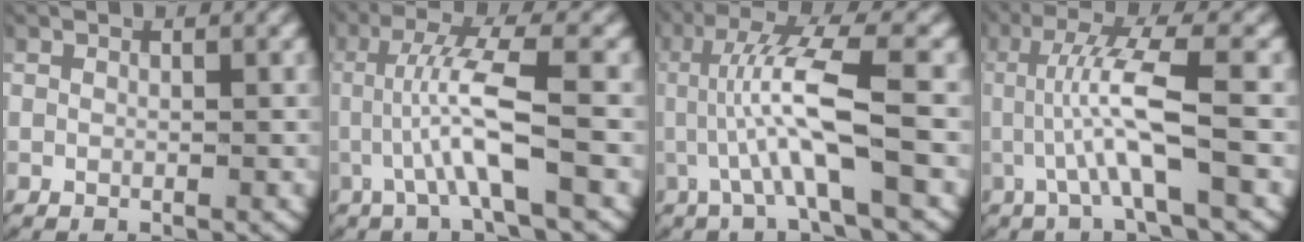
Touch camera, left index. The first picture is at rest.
{"total": 5.4, "force": [0.3, 1.1, 5.3], "torque": [-0.100, 0.007, 0.000]}
{"total": 6.4, "force": [0.7, 1.3, 6.2], "torque": [-0.109, 0.013, 0.005]}
{"total": 5.8, "force": [0.5, 1.2, 5.6], "torque": [-0.103, 0.010, 0.002]}